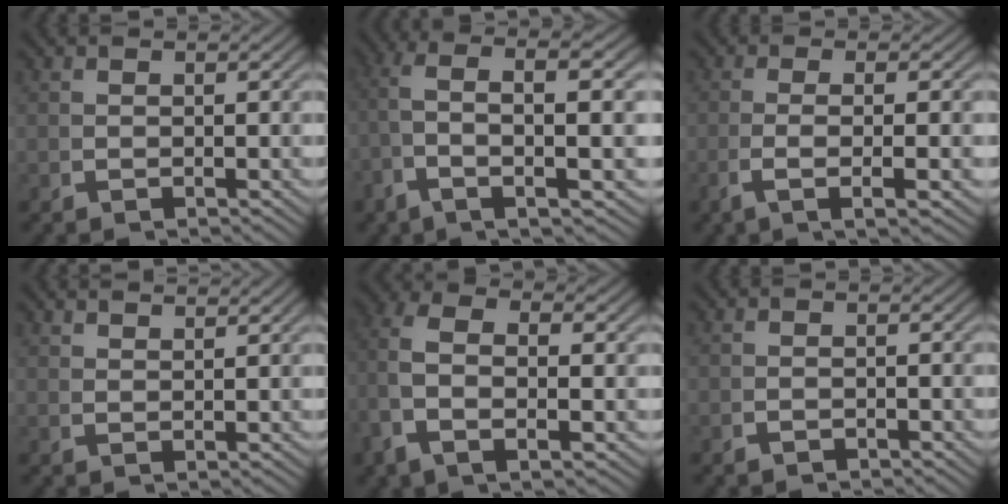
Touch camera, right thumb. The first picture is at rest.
{"total": 7.1, "force": [0.7, 1.8, 6.8], "torque": [-0.142, -0.001, 0.017]}
{"total": 3.7, "force": [-0.6, 0.5, 3.6], "torque": [-0.076, 0.000, -0.009]}
{"total": 2.5, "force": [2.4, -0.4, 0.3], "torque": [0.005, 0.006, 0.047]}
{"total": 5.1, "force": [0.9, 2.3, 4.5], "torque": [-0.113, -0.006, 0.018]}
{"total": 0.8, "force": [-0.8, 0.0, 0.0], "torque": [0.002, 0.000, -0.012]}